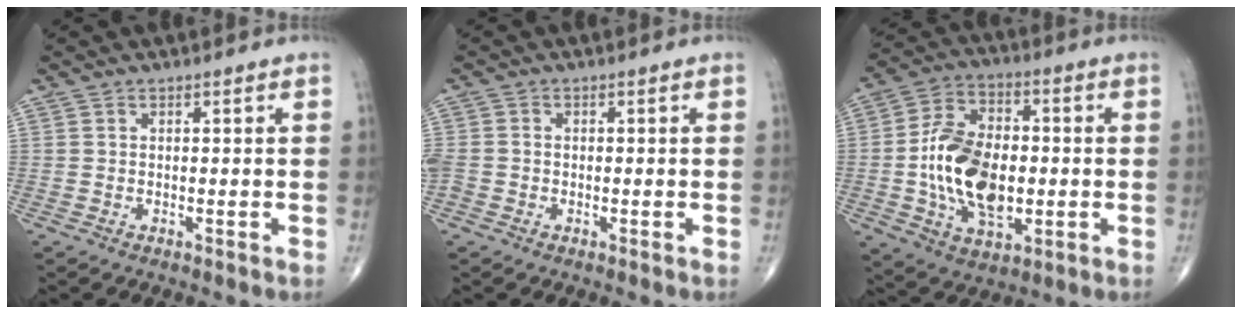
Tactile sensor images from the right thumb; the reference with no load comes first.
{"total": 3.1, "force": [-0.9, 2.6, 1.5], "torque": [-0.039, 0.007, -0.018]}
{"total": 17.1, "force": [-1.5, 10.5, 13.5], "torque": [-0.228, 0.013, -0.023]}